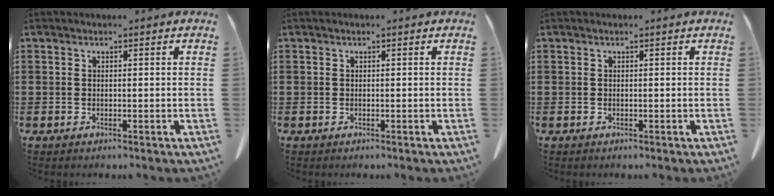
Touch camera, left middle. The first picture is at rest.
{"total": 0.0}
{"total": 0.0}